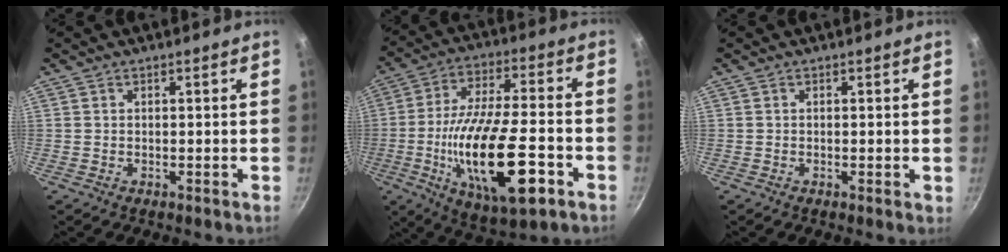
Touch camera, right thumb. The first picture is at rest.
{"total": 22.6, "force": [-7.2, 7.8, 20.0], "torque": [-0.344, 0.015, -0.116]}
{"total": 0.7, "force": [-0.1, 0.2, 0.7], "torque": [-0.010, -0.002, -0.003]}